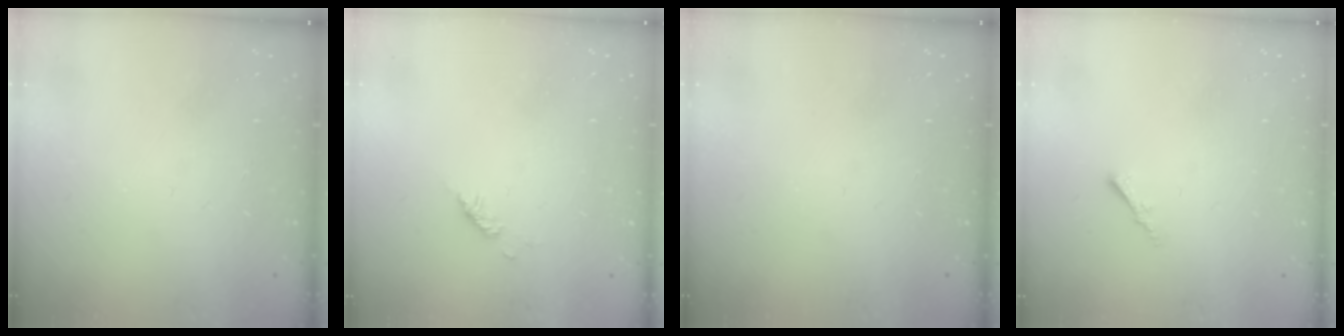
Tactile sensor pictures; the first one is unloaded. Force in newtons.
{"total": 2.9, "press": 2.9, "slide": 0.6}
{"total": 0.0}
{"total": 1.5, "press": 1.5, "slide": 0.4}